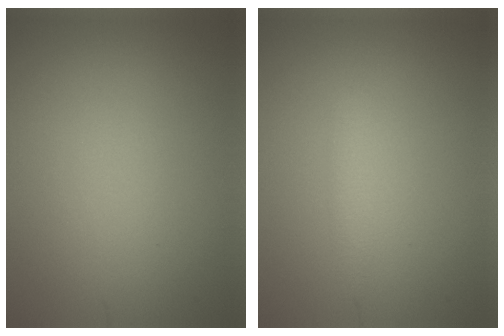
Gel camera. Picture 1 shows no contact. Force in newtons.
{"total": 1.4, "press": 1.4, "slide": 0.1}